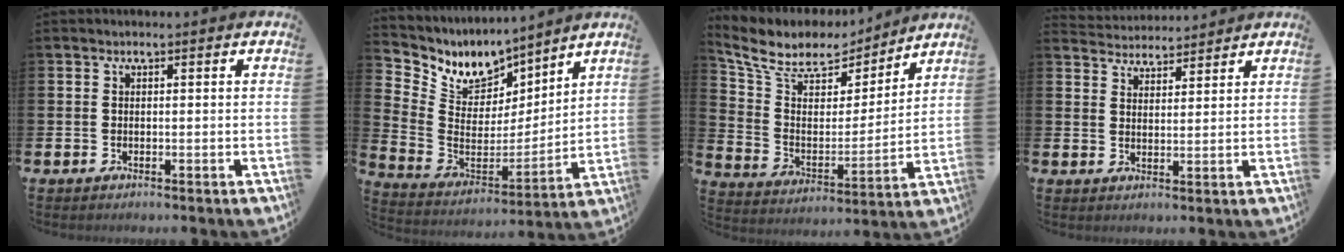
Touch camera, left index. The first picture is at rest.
{"total": 8.6, "force": [7.5, 4.2, 0.7], "torque": [-0.060, -0.059, 0.137]}
{"total": 9.2, "force": [7.9, 4.1, 2.2], "torque": [-0.092, -0.052, 0.140]}
{"total": 4.0, "force": [3.9, 0.7, -0.5], "torque": [-0.004, -0.021, 0.072]}